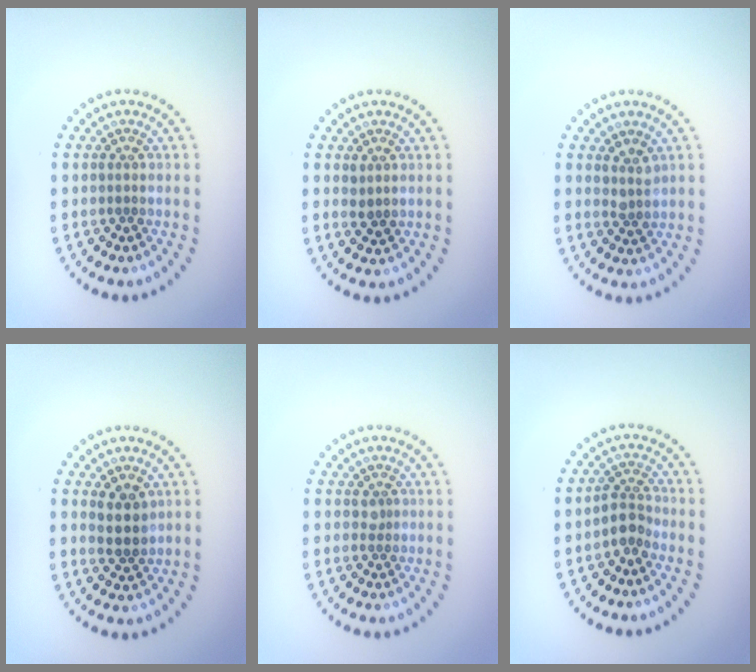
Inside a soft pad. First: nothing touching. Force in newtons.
{"total": 1.0, "press": 0.9, "slide": 0.4}
{"total": 1.5, "press": 1.2, "slide": 0.9}
{"total": 2.6, "press": 2.3, "slide": 1.1}
{"total": 0.7, "press": 0.5, "slide": 0.5}
{"total": 2.2, "press": 1.8, "slide": 1.3}